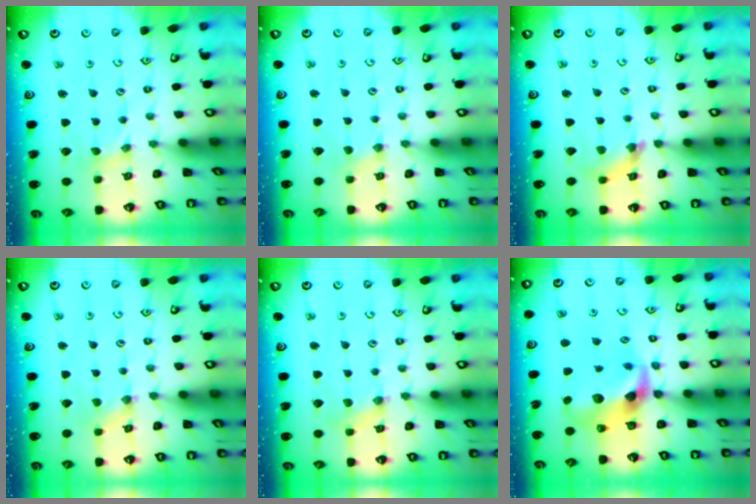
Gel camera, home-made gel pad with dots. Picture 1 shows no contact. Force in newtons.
{"total": 0.0}
{"total": 5.0, "press": 5.0, "slide": 0.5}
{"total": 0.6, "press": 0.5, "slide": 0.2}
{"total": 1.9, "press": 1.9, "slide": 0.3}
{"total": 11.5, "press": 11.4, "slide": 1.5}